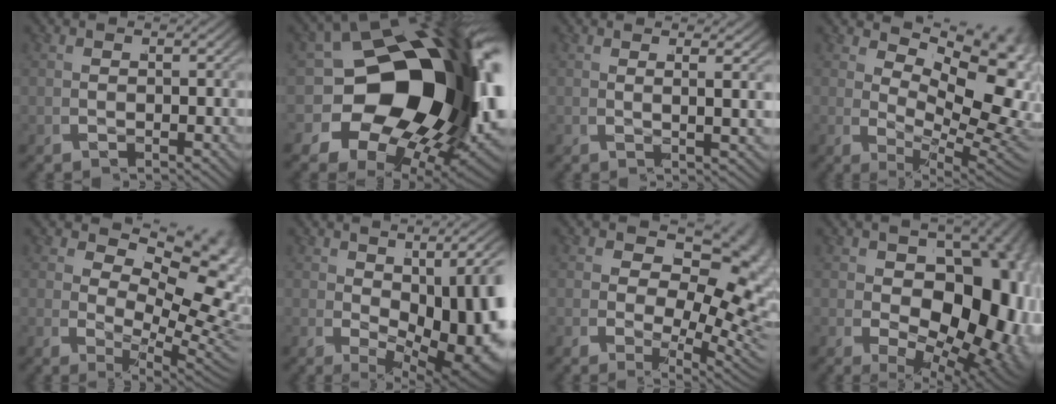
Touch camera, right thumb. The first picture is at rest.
{"total": 28.4, "force": [0.9, 16.6, 23.0], "torque": [-0.357, -0.051, 0.032]}
{"total": 1.8, "force": [1.3, -0.7, 1.0], "torque": [-0.018, 0.007, 0.023]}
{"total": 12.1, "force": [2.9, 6.5, 9.7], "torque": [-0.127, -0.017, 0.056]}
{"total": 8.6, "force": [1.9, 4.7, 6.9], "torque": [-0.095, -0.027, 0.044]}
{"total": 10.9, "force": [-0.5, 5.4, 9.5], "torque": [-0.136, -0.028, 0.024]}
{"total": 9.2, "force": [0.4, 5.5, 7.4], "torque": [-0.102, -0.034, 0.018]}
{"total": 16.6, "force": [-1.0, 10.6, 12.7], "torque": [-0.211, -0.070, 0.024]}